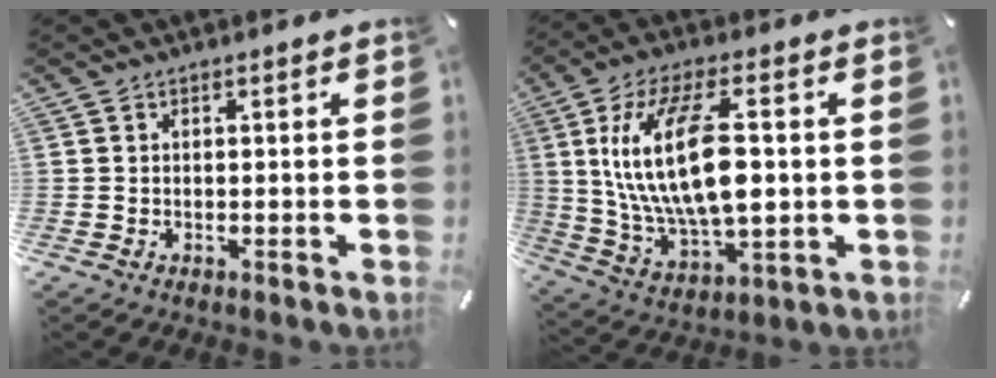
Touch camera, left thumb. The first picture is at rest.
{"total": 19.7, "force": [2.9, 8.6, 17.4], "torque": [-0.360, -0.007, 0.042]}